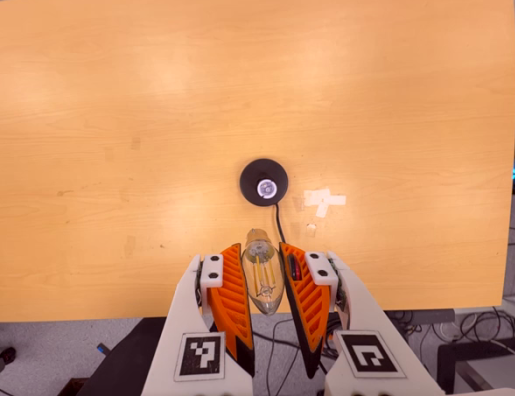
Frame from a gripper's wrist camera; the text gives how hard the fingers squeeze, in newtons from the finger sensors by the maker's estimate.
{"total": 13.5, "left": 14.6, "right": 12.4}